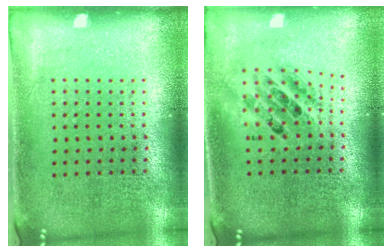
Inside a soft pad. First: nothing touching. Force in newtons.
{"total": 1.7, "press": 1.4, "slide": 0.9}